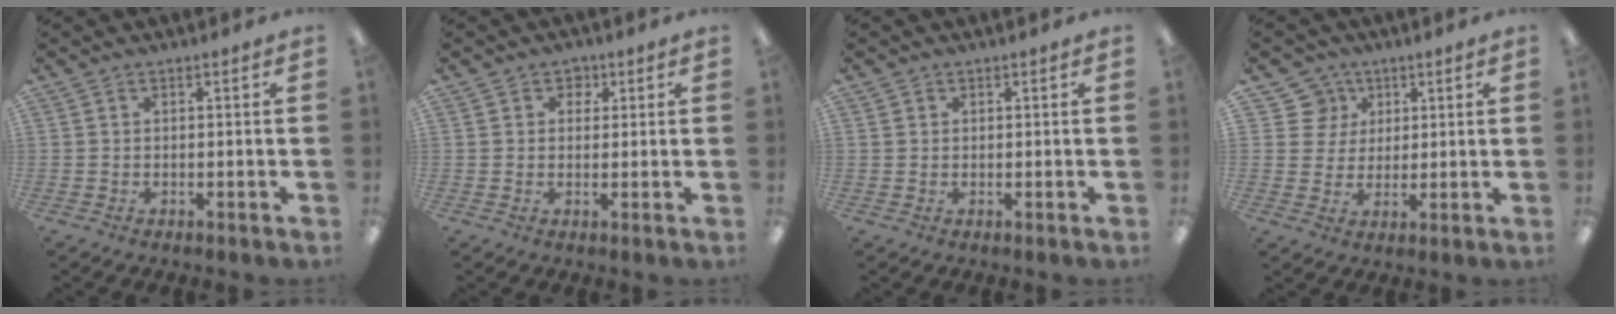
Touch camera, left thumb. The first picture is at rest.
{"total": 2.6, "force": [1.3, 2.2, 0.6], "torque": [0.007, -0.003, 0.018]}
{"total": 0.8, "force": [0.4, 0.7, -0.1], "torque": [0.002, 0.004, 0.007]}
{"total": 8.2, "force": [3.7, 7.3, 0.7], "torque": [-0.018, -0.015, 0.074]}